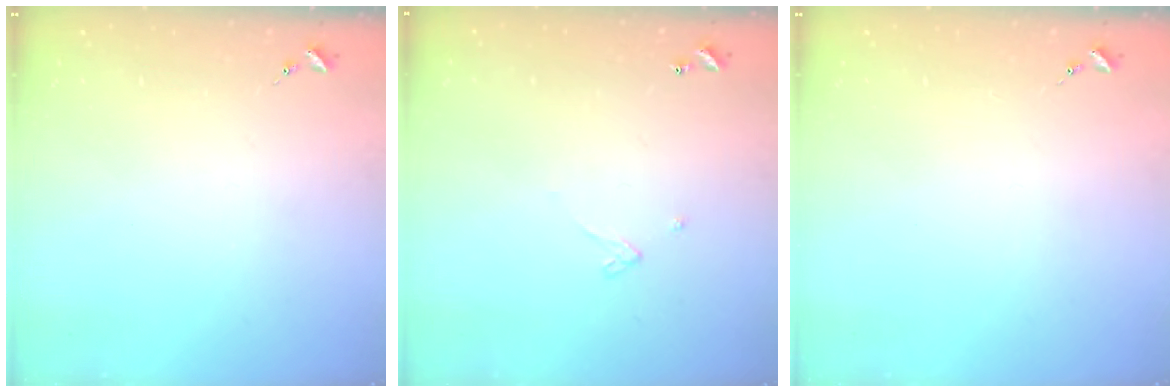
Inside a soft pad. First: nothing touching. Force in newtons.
{"total": 3.4, "press": 3.4, "slide": 0.1}
{"total": 0.0}